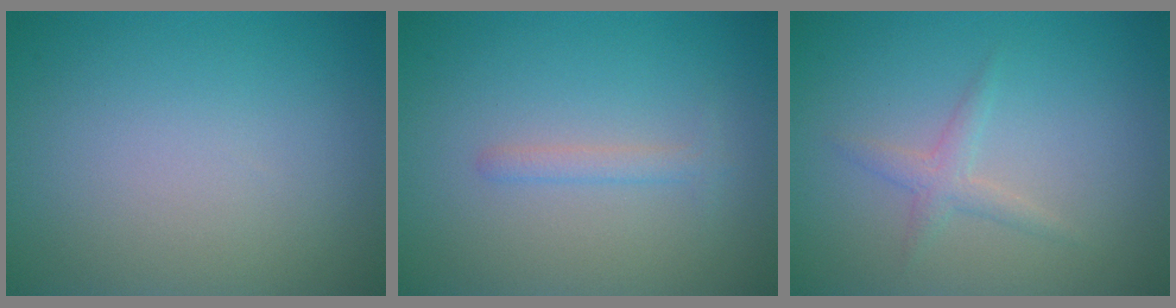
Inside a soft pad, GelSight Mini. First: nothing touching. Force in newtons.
{"total": 1.2, "press": 1.2, "slide": 0.1}
{"total": 1.6, "press": 1.6, "slide": 0.0}